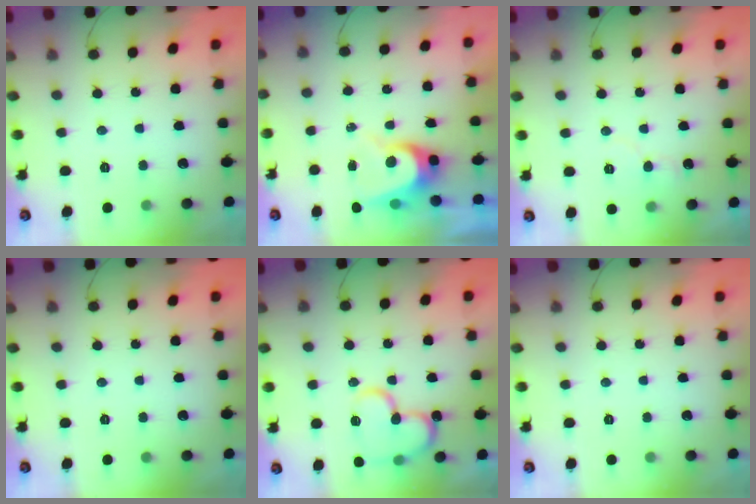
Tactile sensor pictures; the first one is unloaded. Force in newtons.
{"total": 7.2, "press": 7.1, "slide": 0.6}
{"total": 5.6, "press": 5.6, "slide": 0.2}
{"total": 0.0}
{"total": 16.9, "press": 16.8, "slide": 1.8}
{"total": 0.0}